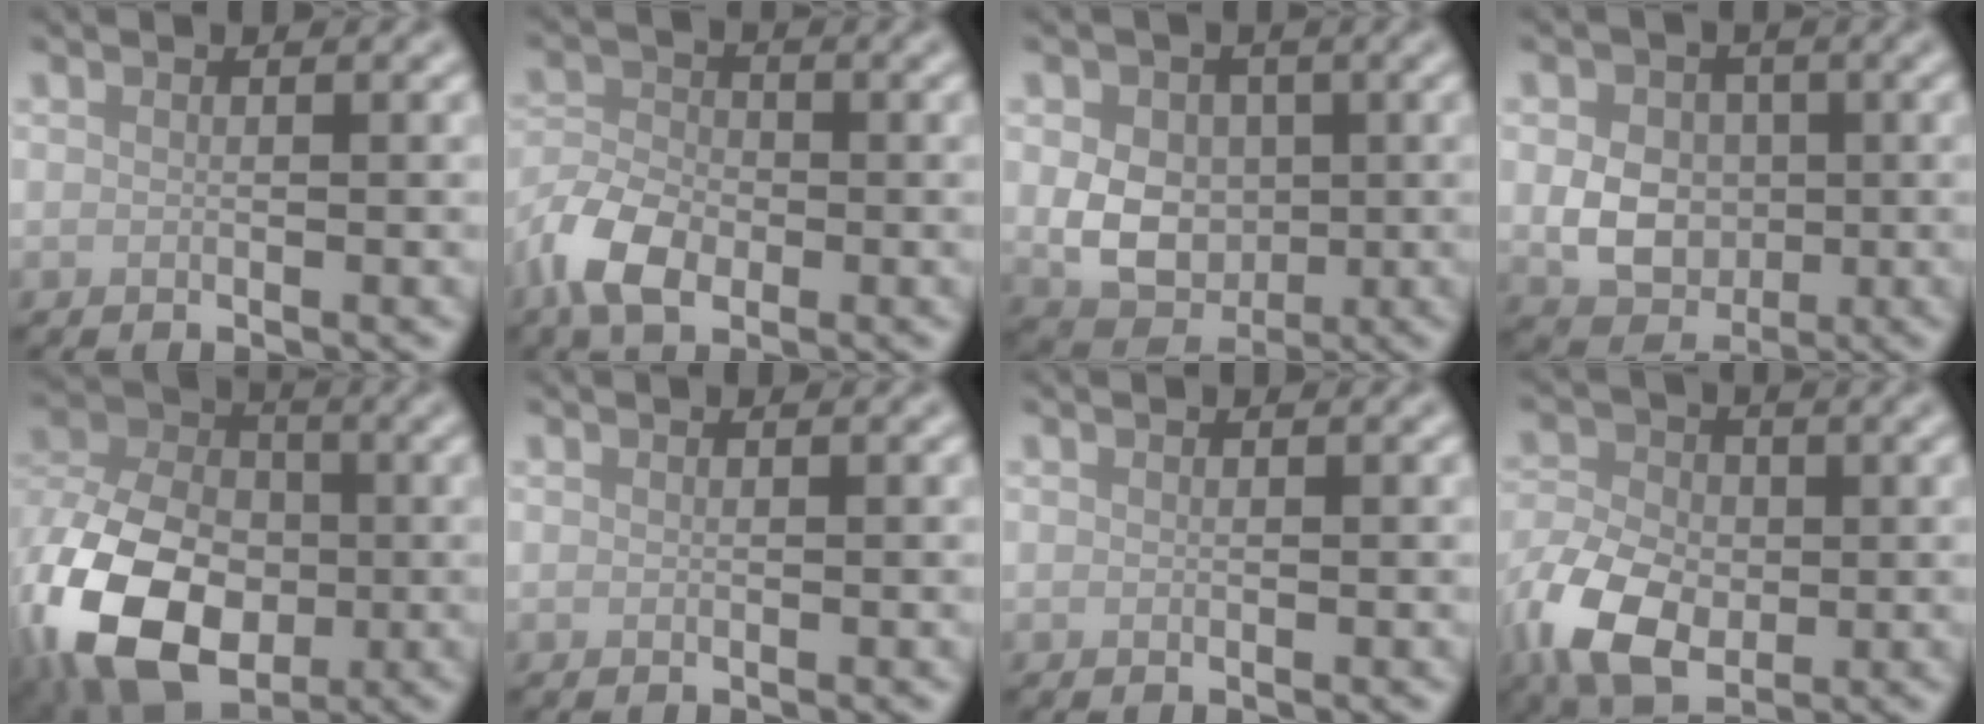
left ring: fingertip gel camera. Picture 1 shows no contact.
{"total": 5.7, "force": [-3.1, 3.3, 3.6], "torque": [-0.071, 0.004, -0.072]}
{"total": 6.0, "force": [-0.1, 4.6, 3.8], "torque": [-0.066, -0.005, -0.005]}
{"total": 5.1, "force": [-0.3, 4.1, 3.0], "torque": [-0.052, -0.003, -0.006]}
{"total": 14.1, "force": [-4.3, 9.4, 9.6], "torque": [-0.203, -0.024, -0.084]}
{"total": 0.0}
{"total": 0.0}
{"total": 8.1, "force": [-2.4, 5.7, 5.3], "torque": [-0.122, -0.008, -0.051]}